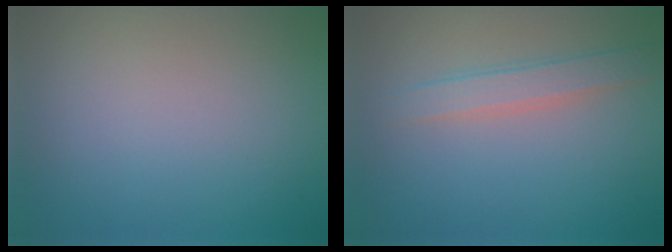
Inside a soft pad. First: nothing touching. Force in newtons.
{"total": 2.4, "press": 2.4, "slide": 0.1}